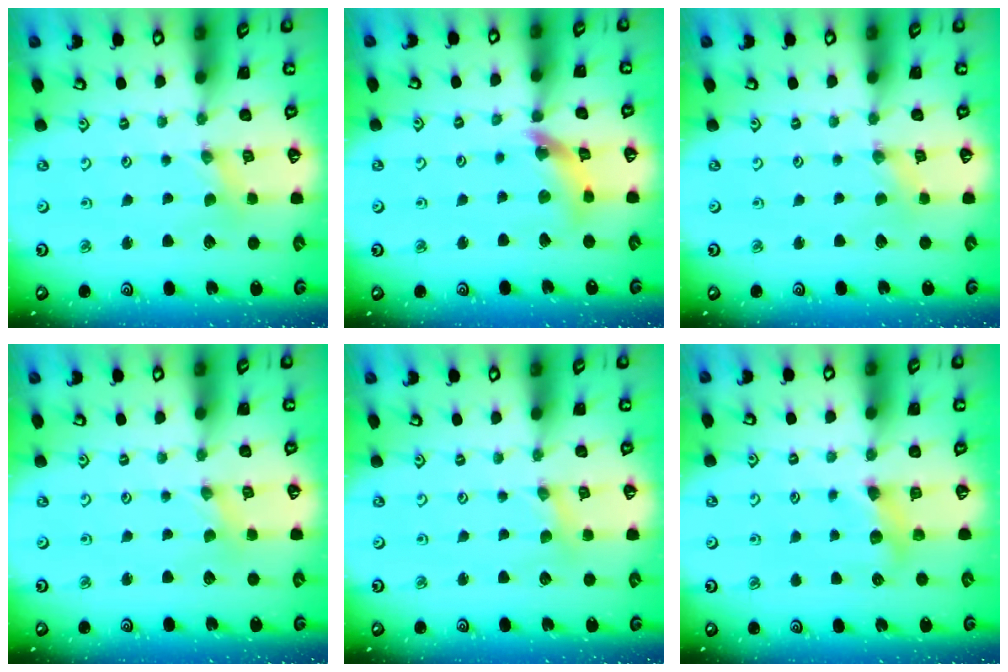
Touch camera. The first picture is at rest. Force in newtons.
{"total": 11.0, "press": 11.0, "slide": 1.2}
{"total": 0.5, "press": 0.5, "slide": 0.1}
{"total": 0.0}
{"total": 0.6, "press": 0.6, "slide": 0.1}
{"total": 5.8, "press": 5.8, "slide": 0.1}